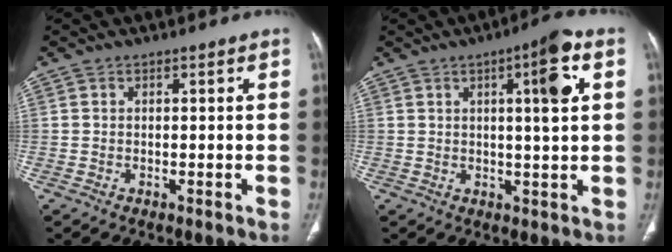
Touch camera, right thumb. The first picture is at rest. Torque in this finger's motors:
{"motor_torque": [0.06, -0.21, 0.54, 0.41, 0.01]}